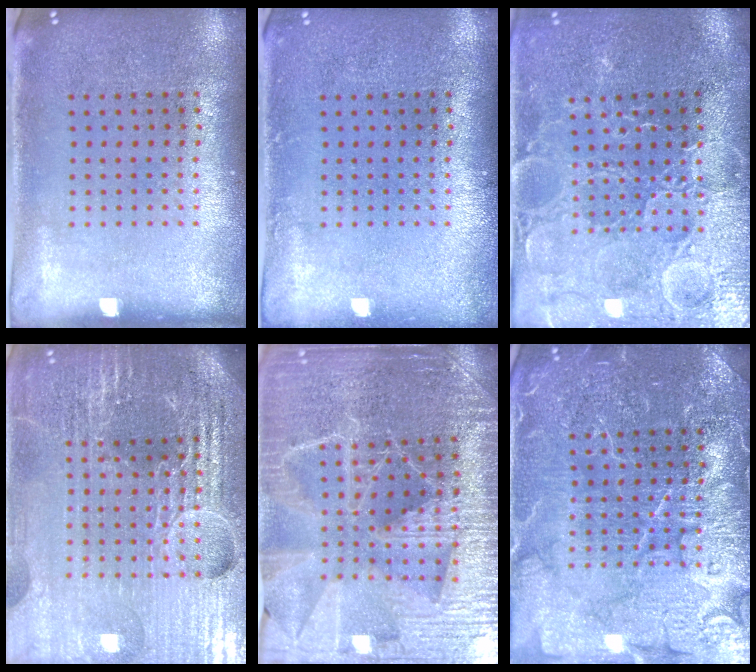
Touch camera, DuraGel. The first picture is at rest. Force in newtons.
{"total": 0.7, "press": 0.7, "slide": 0.1}
{"total": 3.8, "press": 3.7, "slide": 0.8}
{"total": 6.3, "press": 5.6, "slide": 3.0}
{"total": 4.8, "press": 4.5, "slide": 1.7}
{"total": 7.2, "press": 7.1, "slide": 1.0}